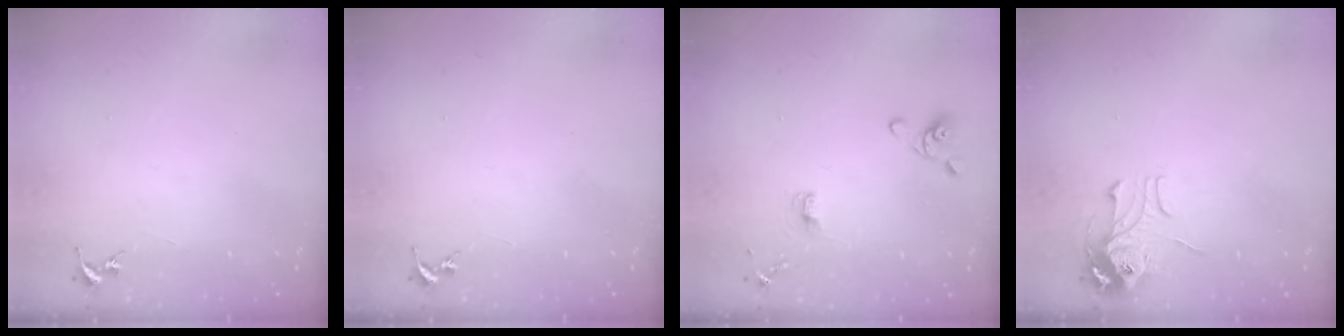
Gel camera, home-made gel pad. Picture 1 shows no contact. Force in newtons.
{"total": 0.0}
{"total": 6.4, "press": 5.9, "slide": 2.4}
{"total": 8.0, "press": 8.0, "slide": 0.4}